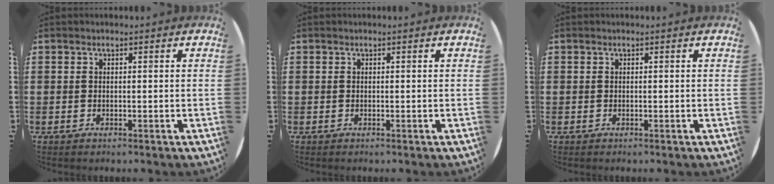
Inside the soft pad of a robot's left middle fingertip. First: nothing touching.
{"total": 0.0}
{"total": 0.0}